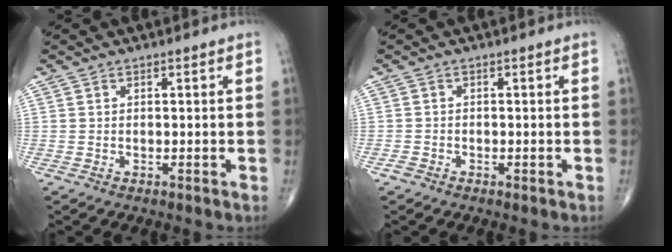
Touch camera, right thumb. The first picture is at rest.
{"total": 1.1, "force": [-0.7, 0.7, 0.4], "torque": [-0.006, 0.001, -0.017]}